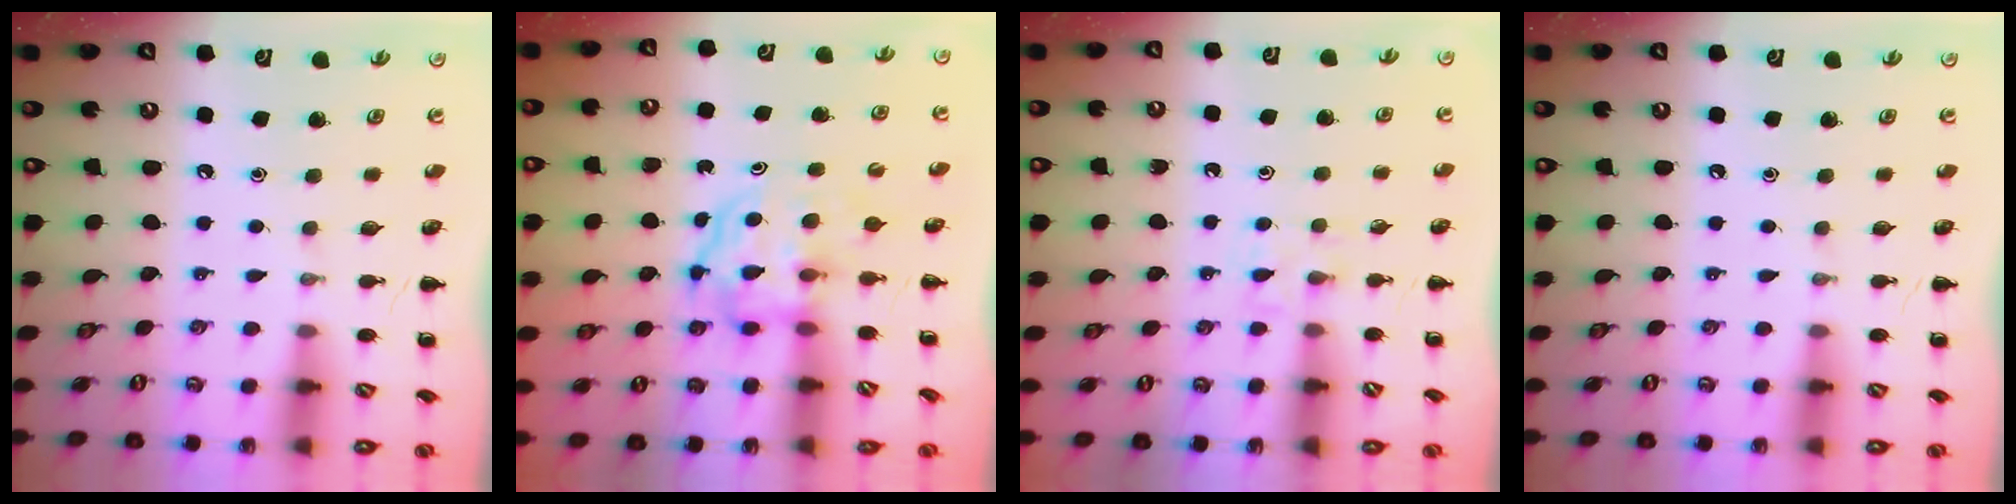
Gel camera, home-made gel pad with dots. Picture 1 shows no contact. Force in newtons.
{"total": 3.7, "press": 3.7, "slide": 0.2}
{"total": 2.9, "press": 2.7, "slide": 1.2}
{"total": 0.0}